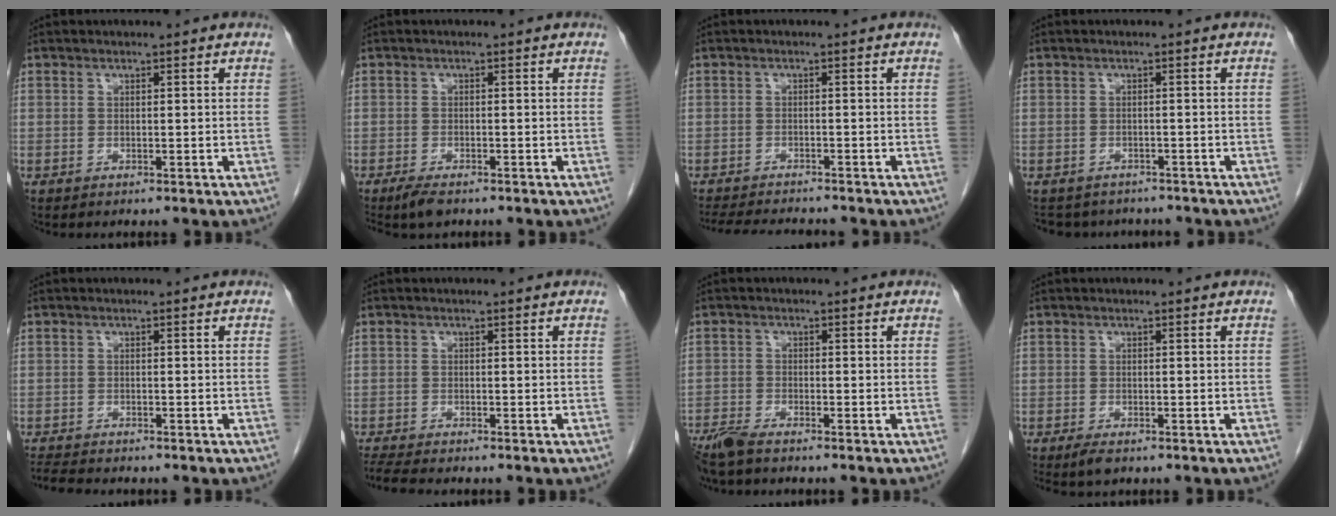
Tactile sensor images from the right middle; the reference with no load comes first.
{"total": 2.9, "force": [-2.2, 0.8, 1.7], "torque": [-0.036, -0.006, -0.036]}
{"total": 9.1, "force": [-8.4, 1.1, 3.2], "torque": [-0.050, -0.009, -0.124]}
{"total": 7.0, "force": [-6.3, 2.9, 1.0], "torque": [-0.012, 0.004, -0.077]}
{"total": 4.0, "force": [-3.8, 0.4, 1.3], "torque": [-0.024, -0.014, -0.063]}
{"total": 3.5, "force": [-3.2, -0.2, 1.2], "torque": [-0.028, -0.016, -0.058]}
{"total": 3.9, "force": [-3.4, 0.4, 2.0], "torque": [-0.042, -0.012, -0.067]}
{"total": 2.1, "force": [-1.5, 0.7, 1.3], "torque": [-0.029, -0.004, -0.023]}